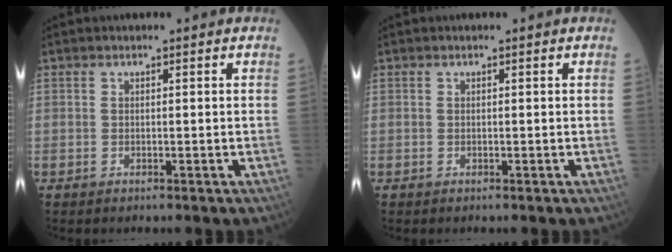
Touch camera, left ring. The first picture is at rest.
{"total": 0.0}